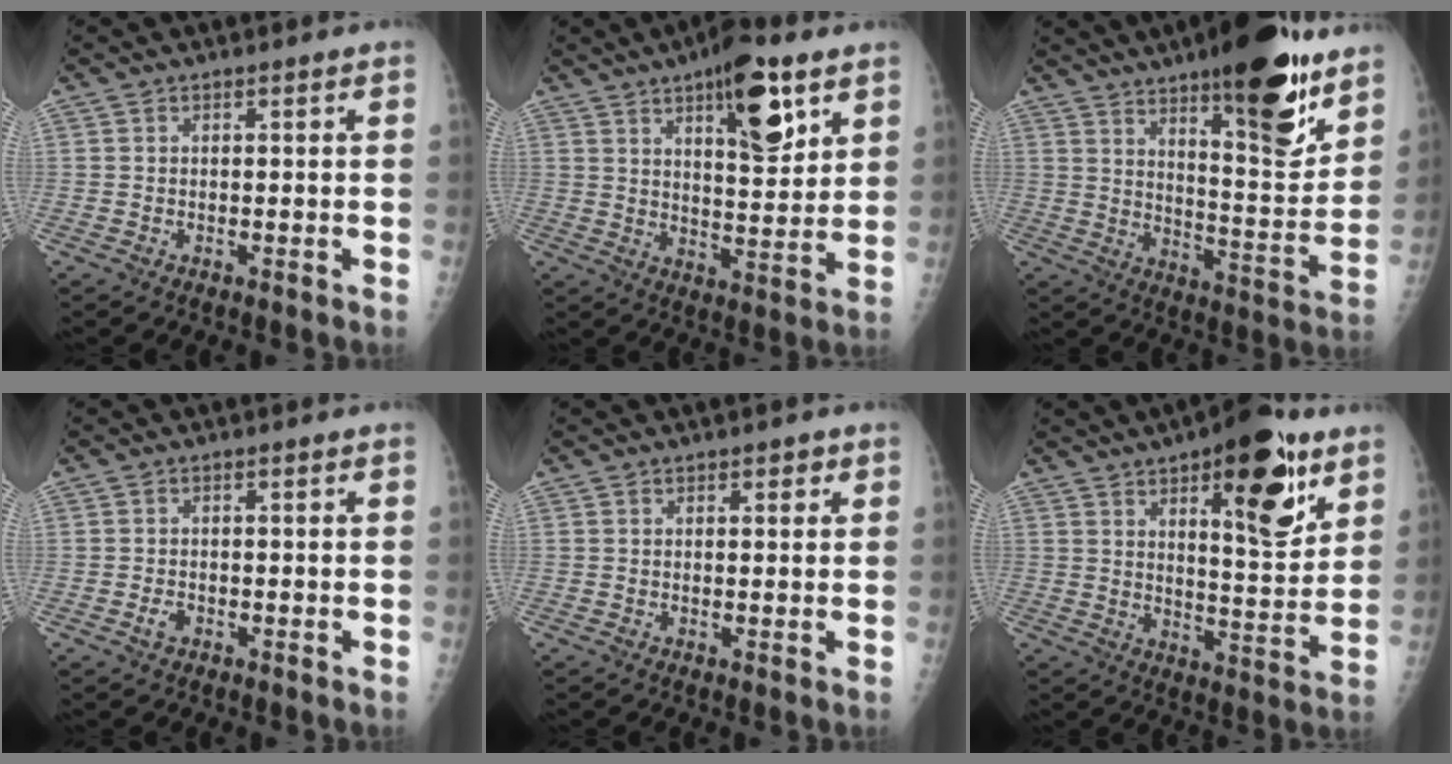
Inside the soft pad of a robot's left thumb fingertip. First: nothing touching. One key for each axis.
{"total": 13.7, "fx": 7.1, "fy": 4.9, "fz": 10.7, "tx": -0.129, "ty": -0.039, "tz": 0.106}
{"total": 20.9, "fx": 13.3, "fy": 5.6, "fz": 15.2, "tx": -0.184, "ty": -0.080, "tz": 0.202}
{"total": 1.4, "fx": -0.7, "fy": 1.0, "fz": 0.7, "tx": -0.011, "ty": 0.001, "tz": -0.013}
{"total": 1.8, "fx": 1.0, "fy": 1.0, "fz": 1.1, "tx": 0.000, "ty": -0.003, "tz": 0.011}
{"total": 18.0, "fx": 9.3, "fy": 6.5, "fz": 14.0, "tx": -0.155, "ty": -0.050, "tz": 0.132}